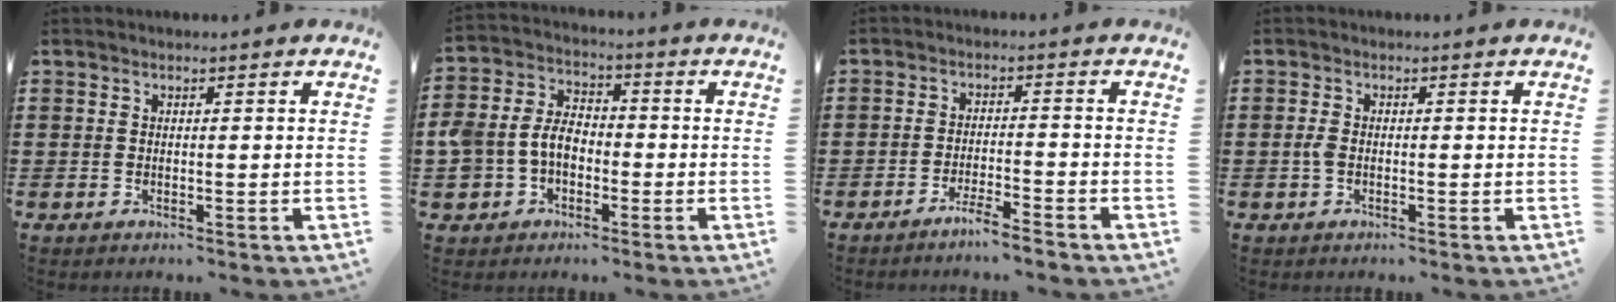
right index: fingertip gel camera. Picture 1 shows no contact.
{"total": 5.9, "force": [-1.6, 4.6, 3.2], "torque": [-0.096, 0.007, -0.037]}
{"total": 3.5, "force": [-3.2, -0.3, 1.2], "torque": [-0.021, 0.001, -0.063]}
{"total": 1.5, "force": [-0.4, 0.8, 1.2], "torque": [-0.031, -0.002, -0.011]}